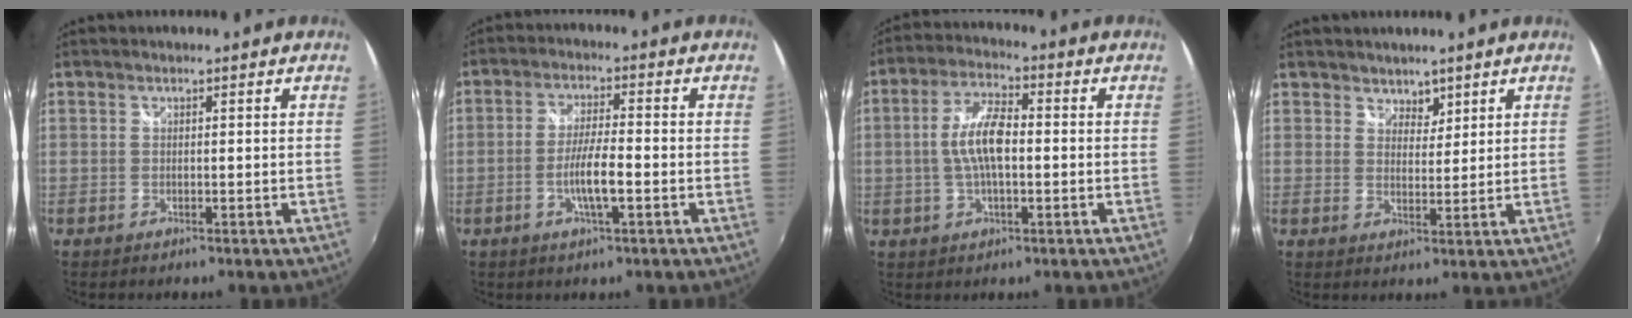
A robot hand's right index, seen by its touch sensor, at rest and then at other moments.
{"total": 6.0, "force": [-2.2, 0.7, 5.6], "torque": [-0.107, -0.005, -0.039]}
{"total": 8.3, "force": [-0.6, 3.0, 7.8], "torque": [-0.153, 0.009, -0.012]}
{"total": 3.0, "force": [2.3, 1.9, 0.4], "torque": [0.003, 0.003, 0.039]}